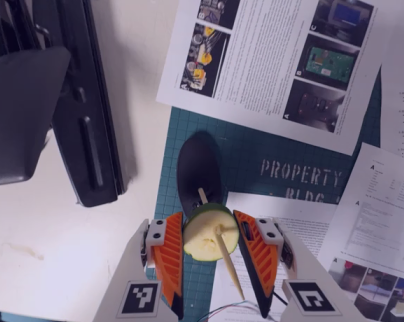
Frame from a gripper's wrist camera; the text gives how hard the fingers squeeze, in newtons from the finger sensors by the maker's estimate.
{"total": 9.6, "left": 9.8, "right": 9.5}